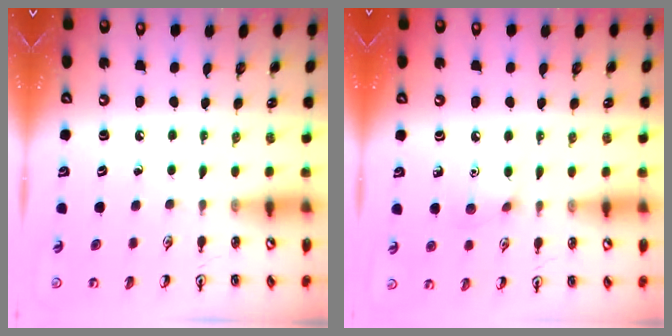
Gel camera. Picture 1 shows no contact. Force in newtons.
{"total": 6.1, "press": 6.0, "slide": 1.1}